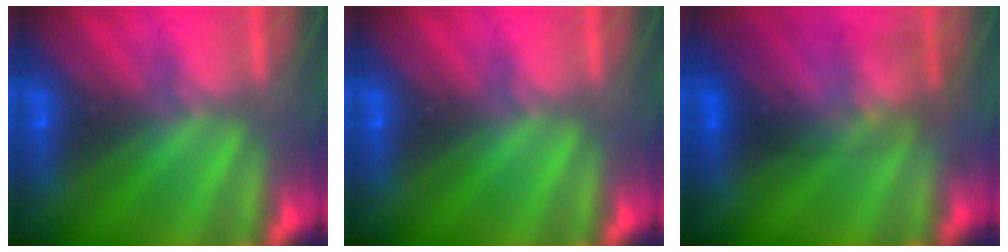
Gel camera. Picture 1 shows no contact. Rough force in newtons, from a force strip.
{"total": 0.0}
{"total": 2.7}